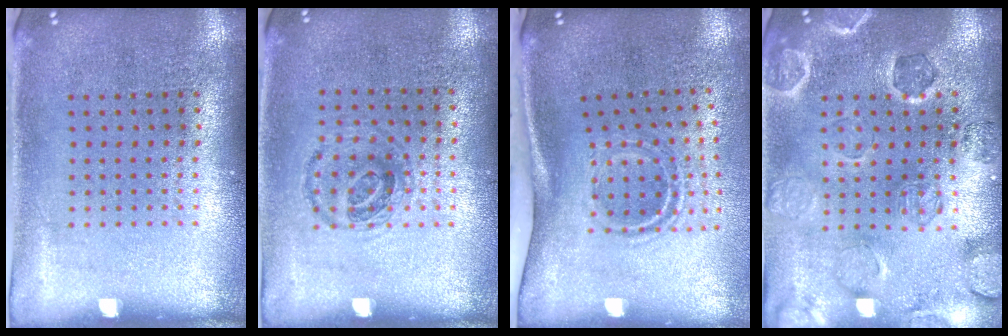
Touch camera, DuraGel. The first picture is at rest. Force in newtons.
{"total": 1.0, "press": 0.8, "slide": 0.5}
{"total": 1.8, "press": 1.1, "slide": 1.4}
{"total": 1.0, "press": 0.9, "slide": 0.3}